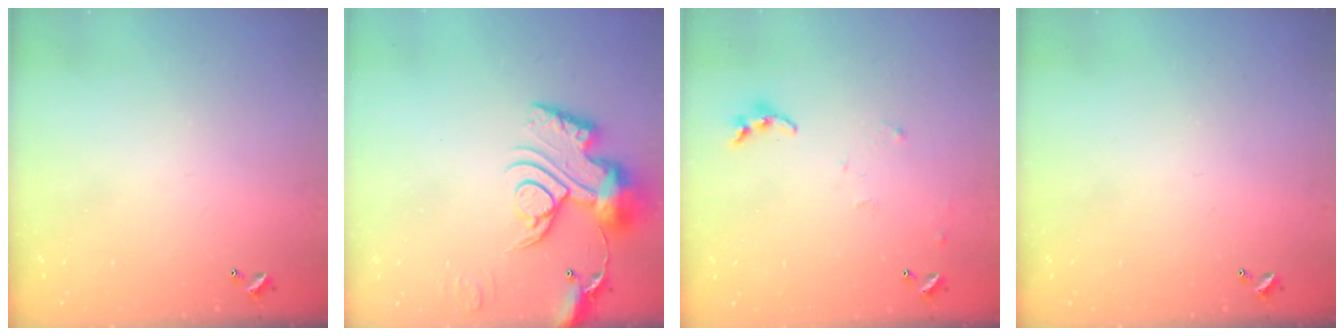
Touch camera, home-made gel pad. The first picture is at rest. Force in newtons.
{"total": 15.5, "press": 15.4, "slide": 1.7}
{"total": 7.5, "press": 7.5, "slide": 0.6}
{"total": 0.0}